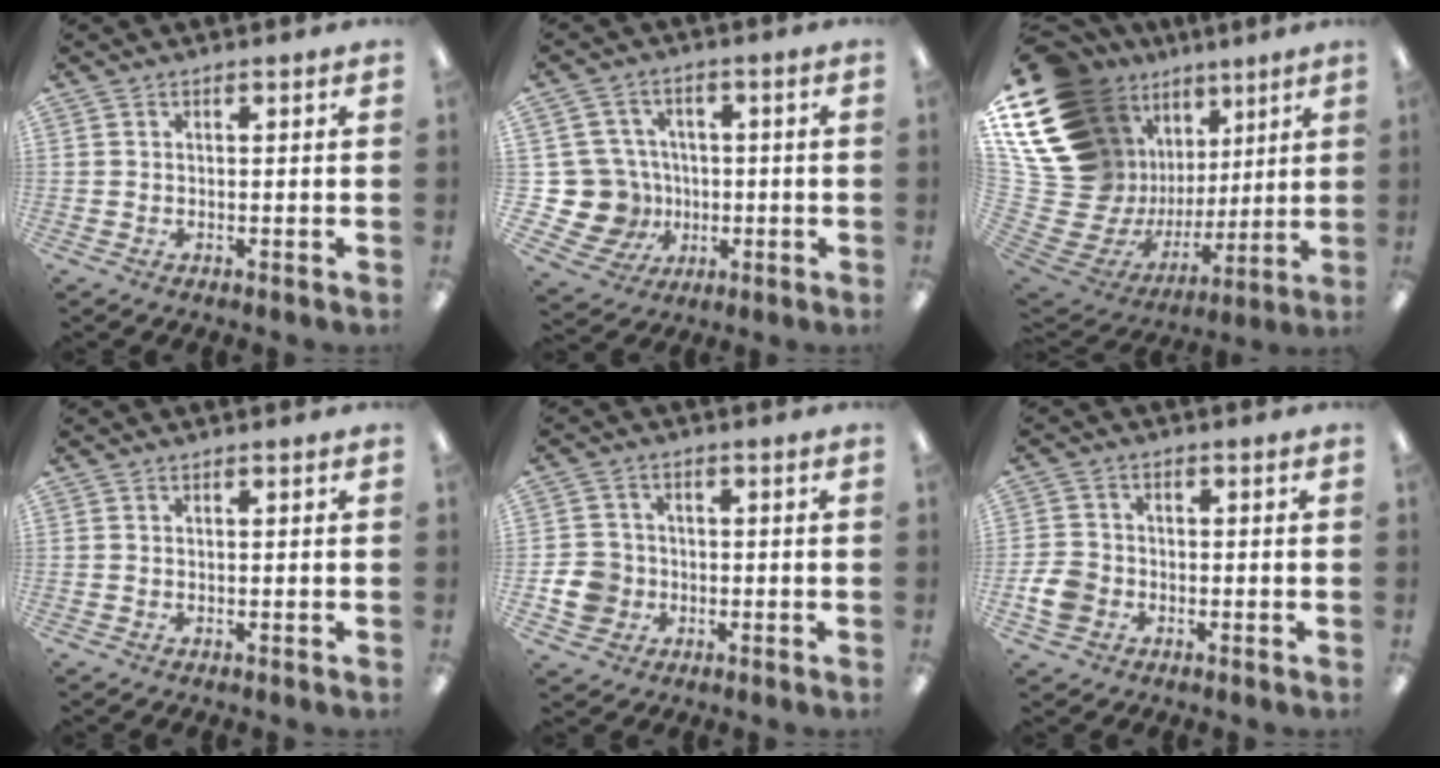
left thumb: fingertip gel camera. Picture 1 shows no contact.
{"total": 13.5, "force": [-2.0, 12.6, 4.6], "torque": [-0.129, 0.014, -0.024]}
{"total": 21.8, "force": [9.2, 15.8, 11.8], "torque": [-0.222, -0.112, 0.217]}
{"total": 0.0}
{"total": 6.8, "force": [-1.5, 6.1, 2.4], "torque": [-0.057, 0.012, -0.026]}
{"total": 5.8, "force": [-2.0, 4.7, 2.8], "torque": [-0.065, 0.010, -0.036]}